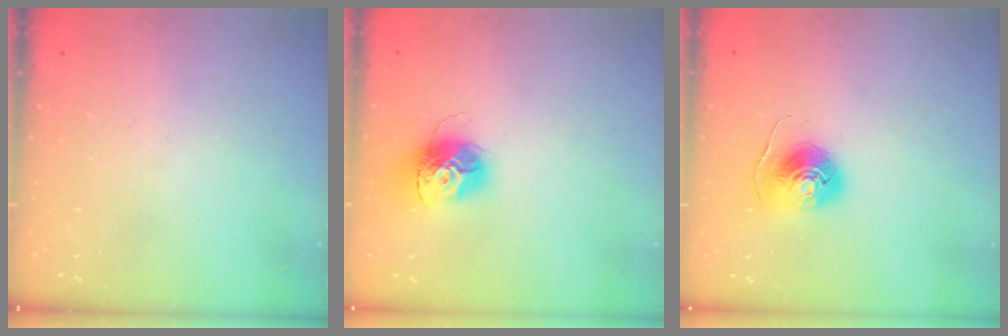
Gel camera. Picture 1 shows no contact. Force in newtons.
{"total": 13.2, "press": 13.2, "slide": 1.2}
{"total": 8.5, "press": 8.5, "slide": 0.3}